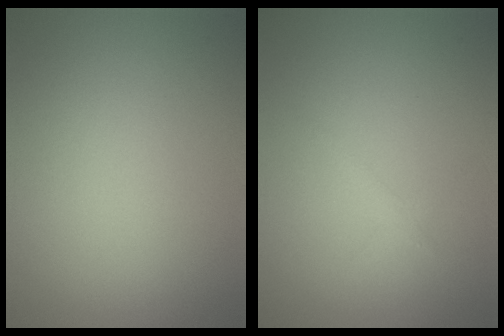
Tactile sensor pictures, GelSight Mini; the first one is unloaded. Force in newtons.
{"total": 1.0, "press": 1.0, "slide": 0.0}